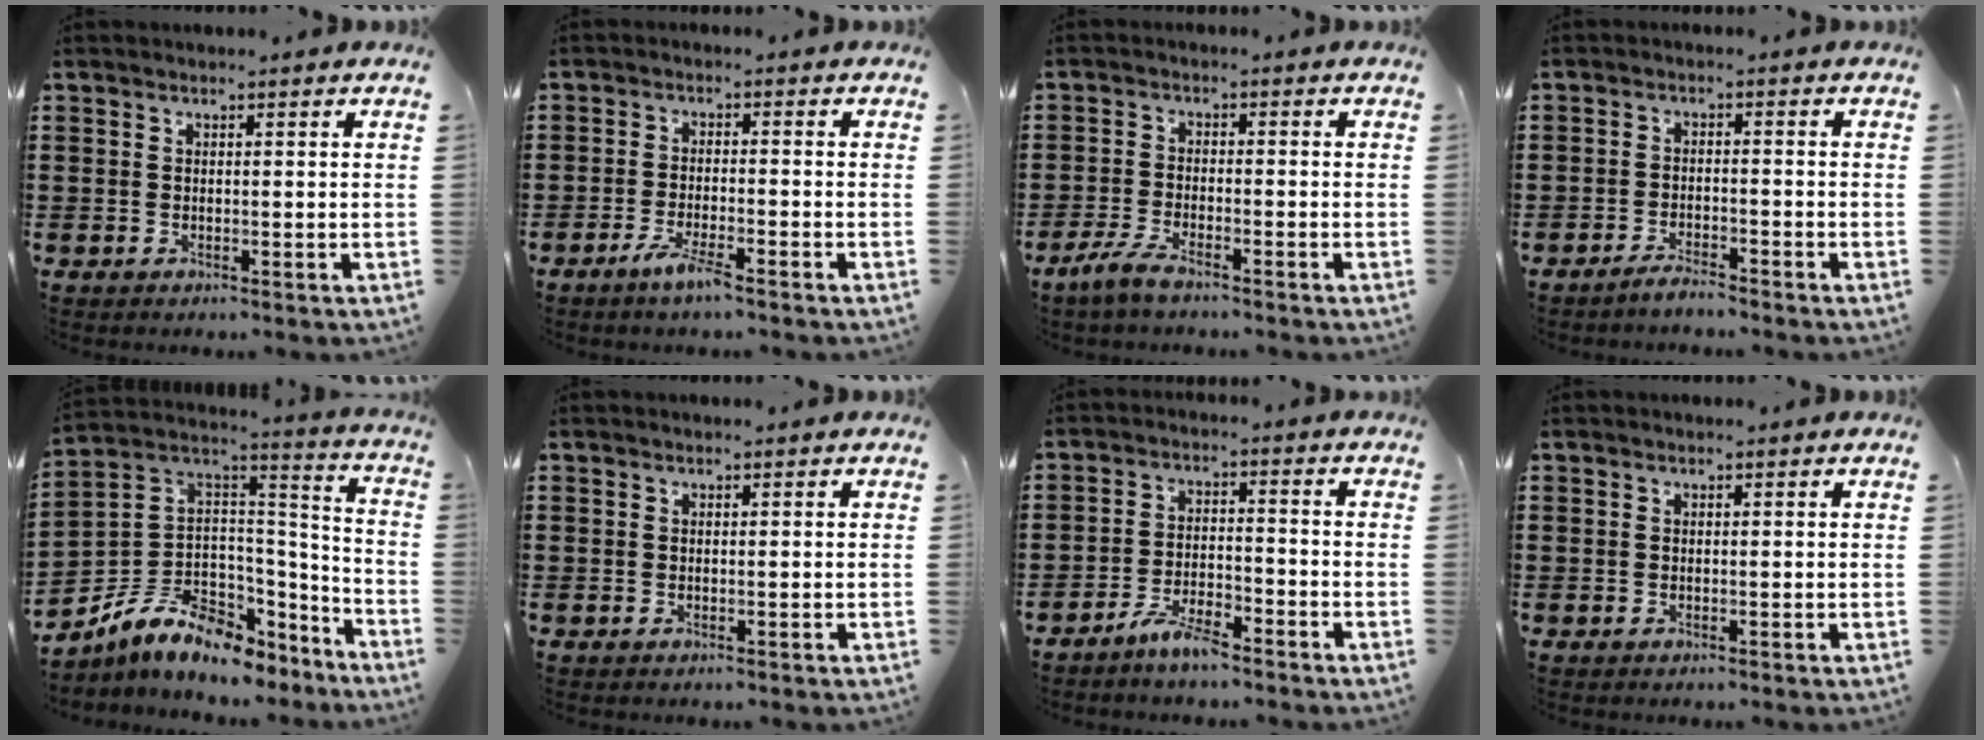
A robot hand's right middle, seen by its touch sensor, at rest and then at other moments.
{"total": 3.8, "force": [-2.6, 0.4, 2.7], "torque": [-0.056, -0.005, -0.048]}
{"total": 3.8, "force": [-3.0, 0.5, 2.3], "torque": [-0.058, -0.004, -0.063]}
{"total": 2.5, "force": [-2.4, 0.1, 0.7], "torque": [-0.014, 0.002, -0.046]}
{"total": 8.3, "force": [-5.9, 4.6, 3.5], "torque": [-0.097, -0.003, -0.120]}
{"total": 0.0}
{"total": 4.8, "force": [-4.1, 0.9, 2.3], "torque": [-0.052, 0.005, -0.081]}
{"total": 0.0}